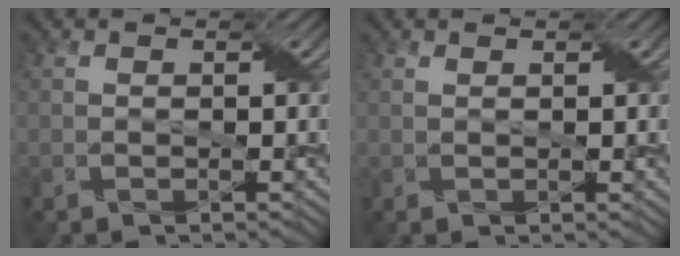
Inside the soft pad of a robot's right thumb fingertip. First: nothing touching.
{"total": 0.6, "force": [0.5, 0.0, 0.3], "torque": [-0.007, 0.003, 0.007]}